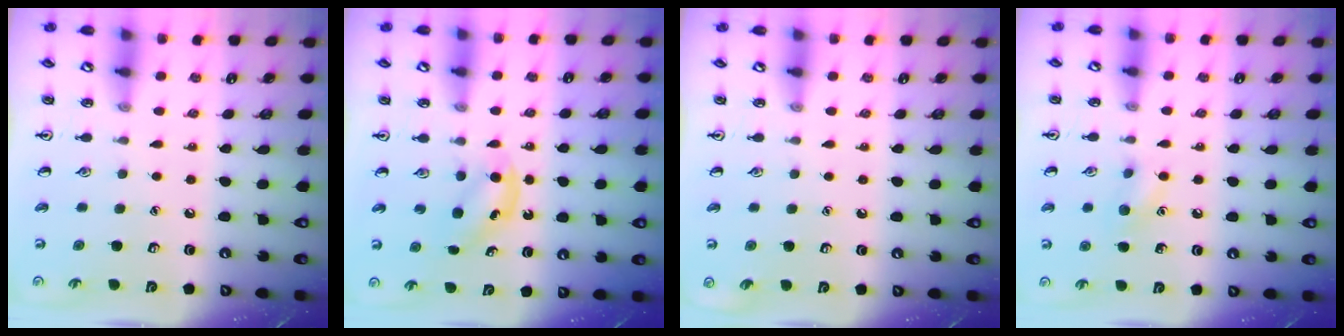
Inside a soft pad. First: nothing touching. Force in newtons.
{"total": 4.5, "press": 4.2, "slide": 1.5}
{"total": 0.0}
{"total": 7.9, "press": 7.6, "slide": 1.9}